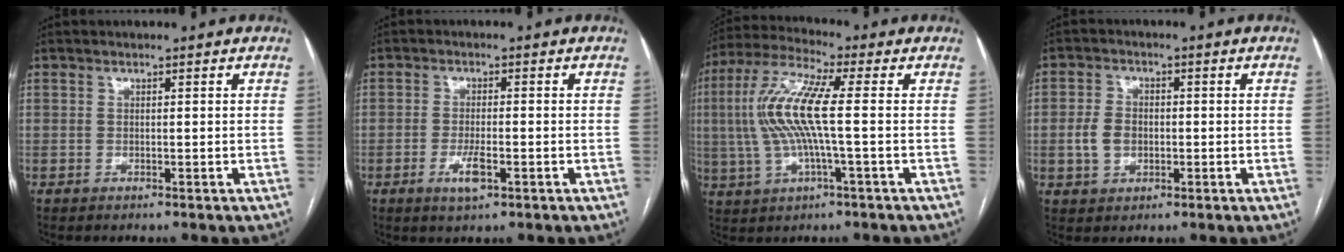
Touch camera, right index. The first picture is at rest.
{"total": 4.2, "force": [-1.7, 1.0, 3.7], "torque": [-0.074, -0.004, -0.027]}
{"total": 11.7, "force": [0.2, 1.2, 11.7], "torque": [-0.255, 0.016, -0.002]}
{"total": 4.7, "force": [-0.5, 3.5, 3.1], "torque": [-0.067, 0.012, -0.006]}